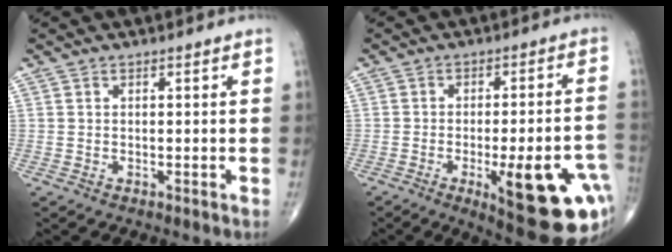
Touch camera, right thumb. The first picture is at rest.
{"total": 21.2, "force": [-7.3, 6.3, 18.9], "torque": [-0.187, 0.016, -0.076]}